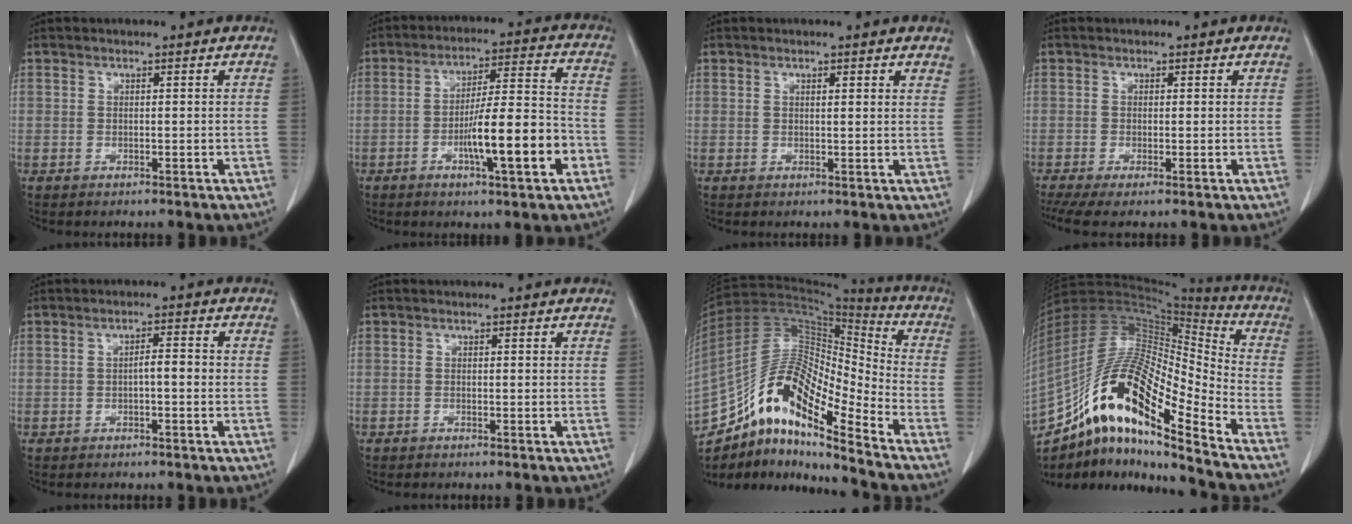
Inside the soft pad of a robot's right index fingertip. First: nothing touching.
{"total": 12.6, "force": [-4.5, 1.2, 11.7], "torque": [-0.188, 0.007, -0.069]}
{"total": 2.4, "force": [1.8, 0.4, 1.5], "torque": [-0.021, 0.002, 0.018]}
{"total": 4.0, "force": [-2.2, 0.8, 3.2], "torque": [-0.062, -0.006, -0.039]}
{"total": 2.5, "force": [-0.5, 0.5, 2.4], "torque": [-0.036, 0.006, -0.007]}
{"total": 0.0}
{"total": 17.5, "force": [-12.3, 3.2, 12.1], "torque": [-0.223, 0.039, -0.216]}
{"total": 21.9, "force": [-13.8, 4.0, 16.6], "torque": [-0.345, 0.007, -0.250]}